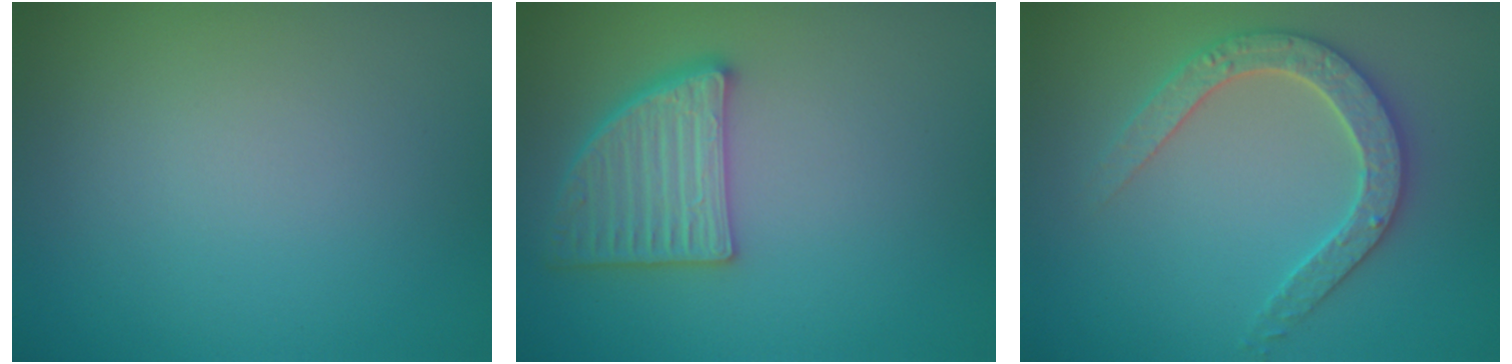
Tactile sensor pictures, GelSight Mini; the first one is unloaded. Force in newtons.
{"total": 4.2, "press": 3.9, "slide": 1.6}
{"total": 3.2, "press": 3.1, "slide": 0.7}